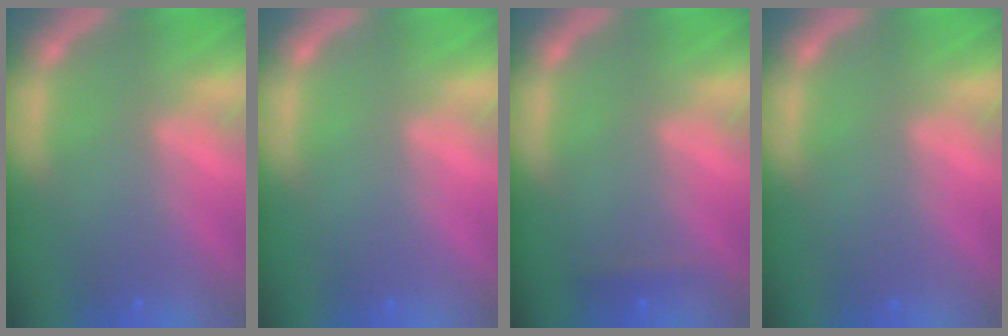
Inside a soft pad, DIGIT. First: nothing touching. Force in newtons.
{"total": 0.0}
{"total": 0.9}
{"total": 0.0}